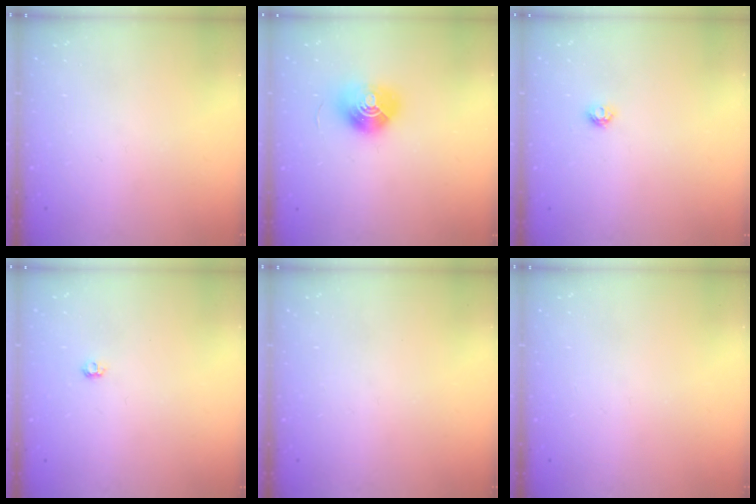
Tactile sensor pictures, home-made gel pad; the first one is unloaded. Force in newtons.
{"total": 10.4, "press": 10.4, "slide": 0.3}
{"total": 3.6, "press": 3.5, "slide": 0.3}
{"total": 3.9, "press": 3.8, "slide": 0.5}
{"total": 0.0}
{"total": 0.0}